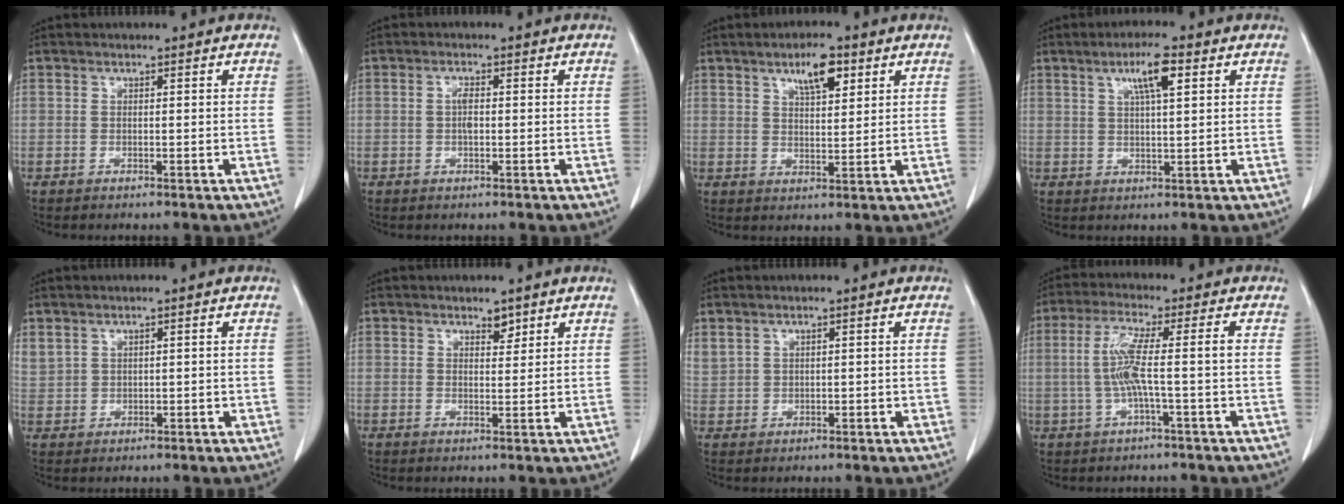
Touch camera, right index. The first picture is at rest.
{"total": 1.9, "force": [-0.1, 0.6, 1.8], "torque": [-0.036, 0.003, -0.003]}
{"total": 5.9, "force": [3.3, 1.8, 4.6], "torque": [-0.078, 0.002, 0.055]}
{"total": 5.7, "force": [2.6, 0.5, 5.0], "torque": [-0.089, 0.006, 0.044]}
{"total": 3.5, "force": [1.8, 2.3, 1.9], "torque": [-0.050, 0.018, 0.053]}
{"total": 1.9, "force": [1.5, 0.8, 0.8], "torque": [-0.010, -0.006, 0.022]}
{"total": 3.4, "force": [1.6, 2.1, 2.1], "torque": [-0.051, 0.018, 0.048]}
{"total": 6.6, "force": [-0.5, -0.2, 6.6], "torque": [-0.139, 0.015, -0.008]}